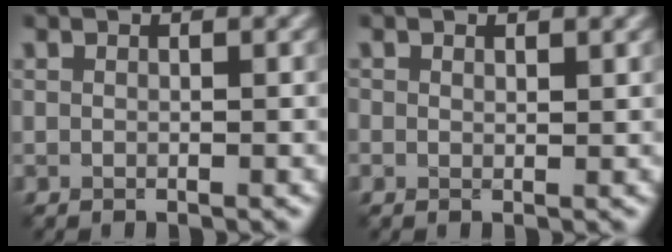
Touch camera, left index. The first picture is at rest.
{"total": 0.8, "force": [0.4, 0.4, 0.5], "torque": [-0.007, 0.001, 0.008]}